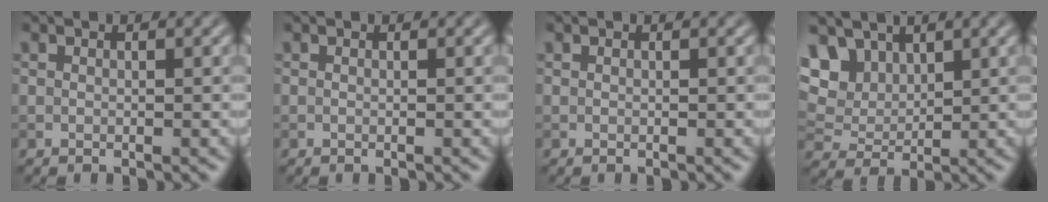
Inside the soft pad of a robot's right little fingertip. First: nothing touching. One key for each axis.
{"total": 0.0}
{"total": 0.0}
{"total": 7.1, "fx": 3.9, "fy": 4.8, "fz": 3.5, "tx": -0.098, "ty": 0.007, "tz": 0.071}